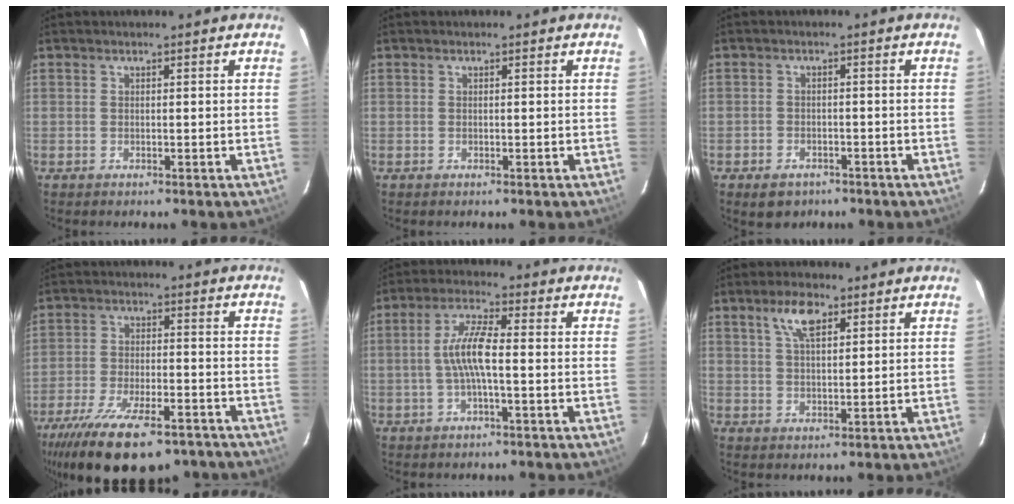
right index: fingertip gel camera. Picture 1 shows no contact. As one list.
[{"total": 0.0}, {"total": 4.6, "force": [-3.0, 3.2, 1.4], "torque": [-0.037, 0.003, -0.040]}, {"total": 20.9, "force": [-15.1, 7.4, 12.4], "torque": [-0.243, -0.043, -0.230]}, {"total": 7.2, "force": [-0.9, 1.2, 7.0], "torque": [-0.143, 0.008, -0.017]}, {"total": 5.7, "force": [3.1, 2.3, 4.3], "torque": [-0.078, 0.011, 0.058]}]